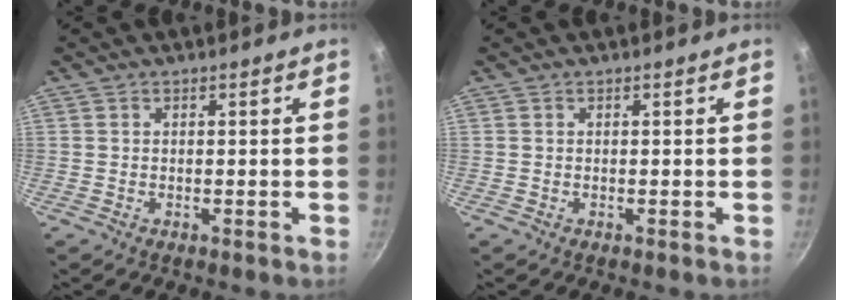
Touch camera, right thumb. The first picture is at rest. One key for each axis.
{"total": 0.0}